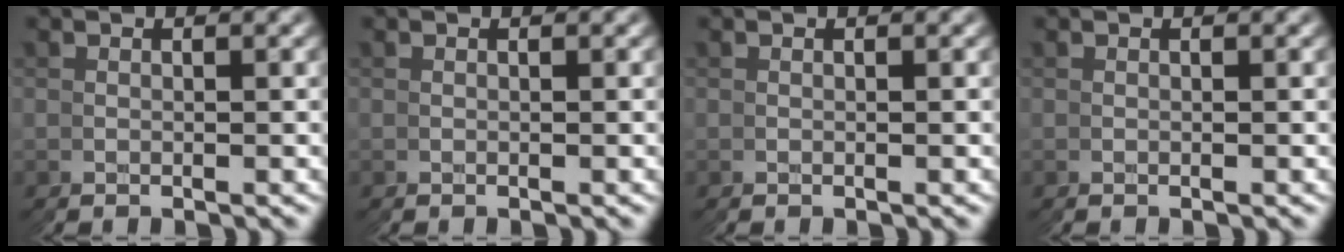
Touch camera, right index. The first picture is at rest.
{"total": 1.7, "force": [0.1, -1.7, -0.5], "torque": [0.019, -0.004, 0.009]}
{"total": 0.0}
{"total": 0.0}